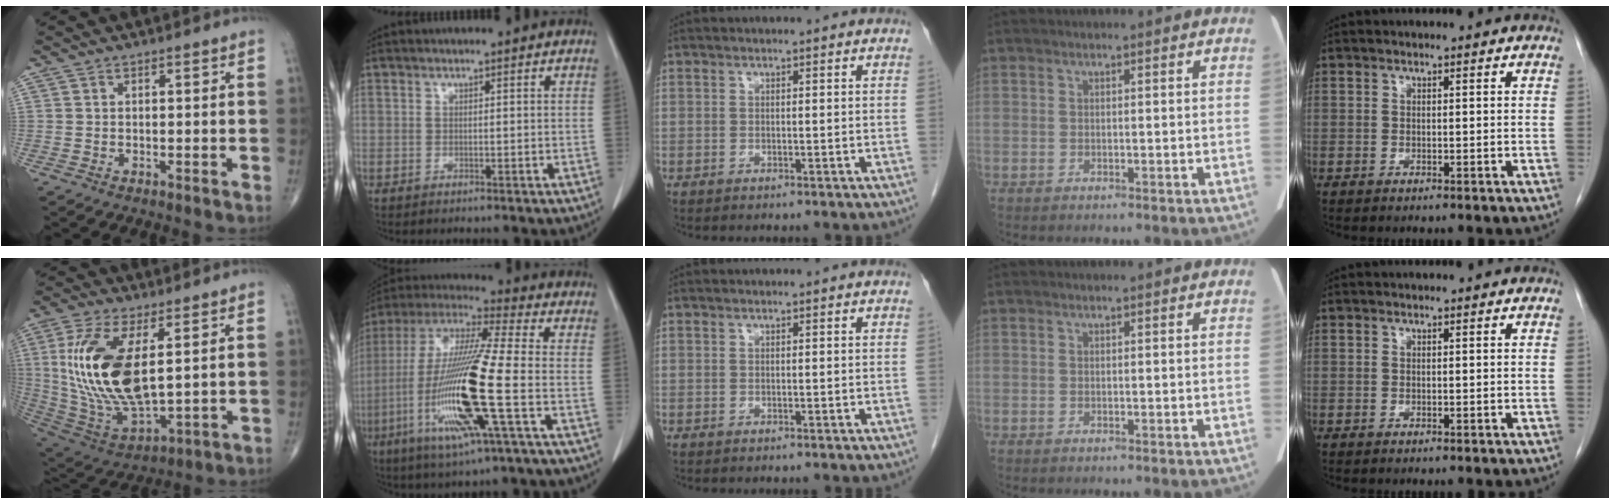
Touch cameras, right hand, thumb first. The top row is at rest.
{"thumb": {"total": 20.4, "force": [3.6, 8.9, 18.0], "torque": [-0.369, -0.025, 0.079]}, "index": {"total": 19.3, "force": [-5.1, 0.4, 18.7], "torque": [-0.398, -0.020, -0.103]}}